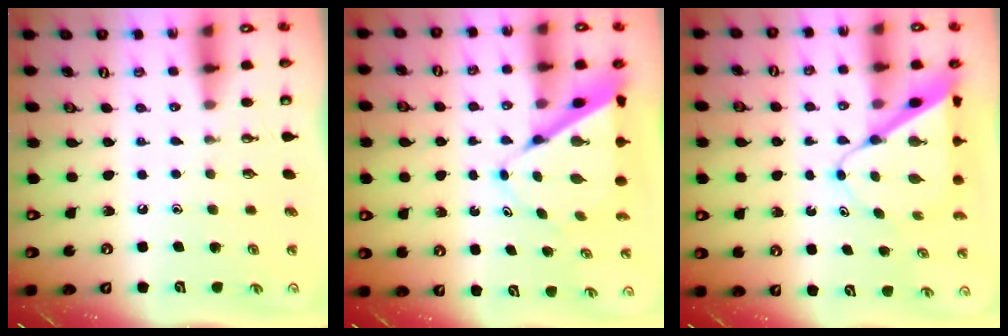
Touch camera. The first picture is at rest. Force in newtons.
{"total": 9.3, "press": 9.3, "slide": 0.7}
{"total": 9.0, "press": 8.9, "slide": 0.5}